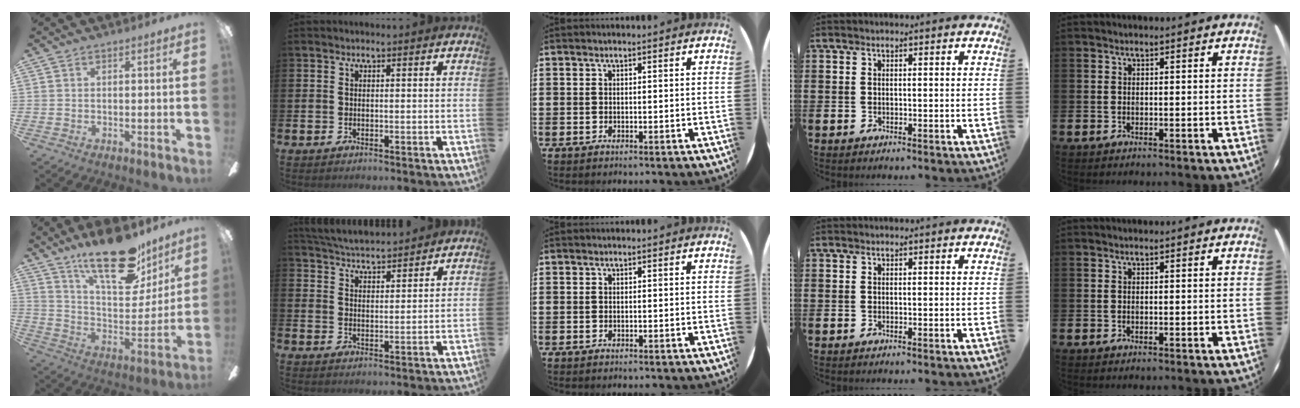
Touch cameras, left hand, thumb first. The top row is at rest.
{"thumb": {"total": 23.5, "force": [16.2, 9.6, 14.0], "torque": [-0.215, -0.100, 0.278]}, "index": {"total": 4.8, "force": [4.8, 0.3, 0.3], "torque": [-0.027, -0.030, 0.085]}}